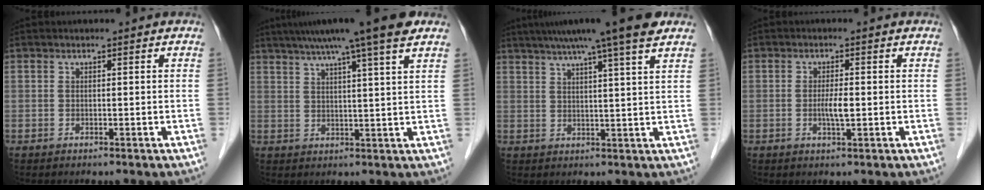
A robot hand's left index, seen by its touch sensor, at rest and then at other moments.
{"total": 13.0, "force": [9.6, -0.6, 8.8], "torque": [-0.141, 0.028, 0.126]}
{"total": 12.7, "force": [9.6, -0.7, 8.3], "torque": [-0.133, 0.024, 0.124]}
{"total": 2.6, "force": [-0.4, 0.3, 2.6], "torque": [-0.052, -0.002, -0.006]}